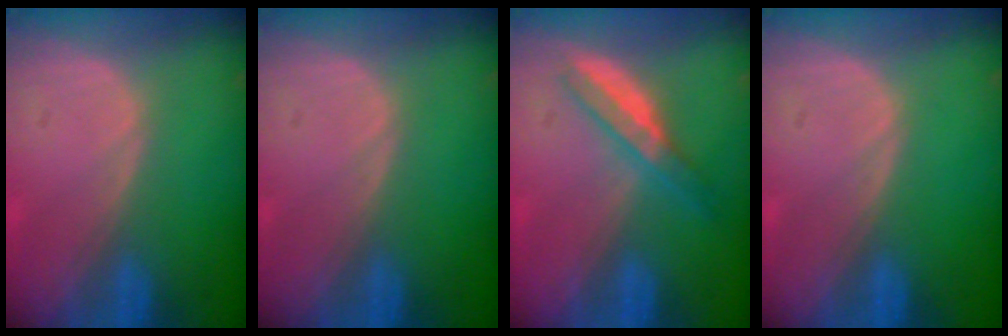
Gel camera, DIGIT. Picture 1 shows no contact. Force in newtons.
{"total": 0.0}
{"total": 5.2, "press": 4.6, "slide": 2.4}
{"total": 0.0}